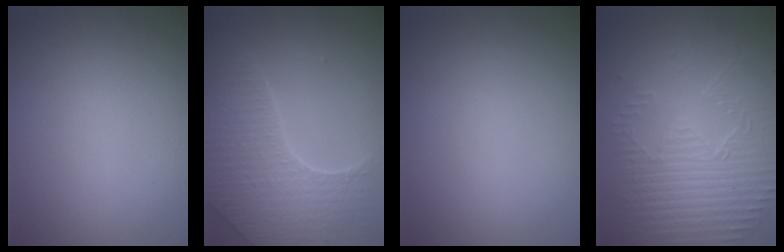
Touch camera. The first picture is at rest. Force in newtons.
{"total": 6.9, "press": 4.9, "slide": 4.9}
{"total": 0.0}
{"total": 5.6, "press": 3.5, "slide": 4.4}